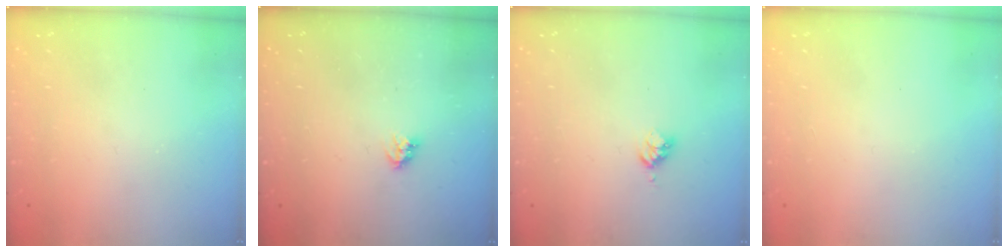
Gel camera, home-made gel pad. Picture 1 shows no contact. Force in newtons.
{"total": 3.5, "press": 3.4, "slide": 0.5}
{"total": 3.0, "press": 2.9, "slide": 0.4}
{"total": 0.0}